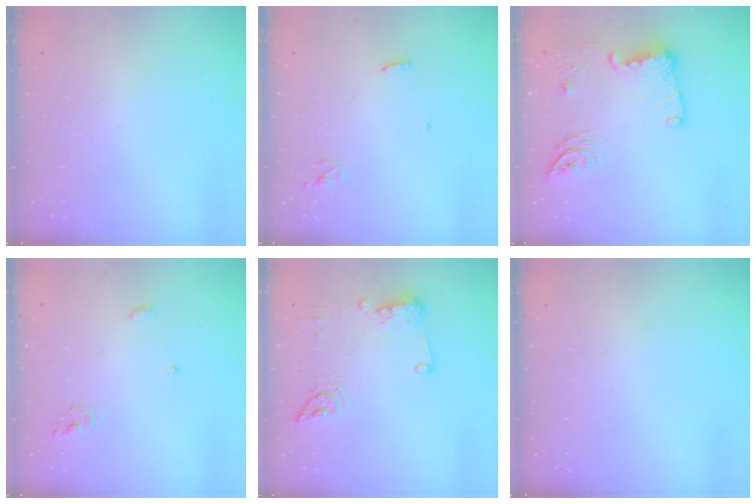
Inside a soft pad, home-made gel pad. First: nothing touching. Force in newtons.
{"total": 3.5, "press": 3.5, "slide": 0.2}
{"total": 15.7, "press": 15.5, "slide": 2.6}
{"total": 4.1, "press": 4.0, "slide": 0.3}
{"total": 11.2, "press": 11.1, "slide": 1.5}
{"total": 0.0}